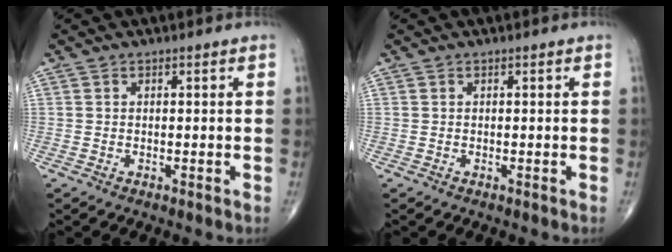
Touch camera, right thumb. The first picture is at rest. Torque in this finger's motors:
{"motor_torque": [0.00, 0.00, 0.00, 0.00, 0.00]}